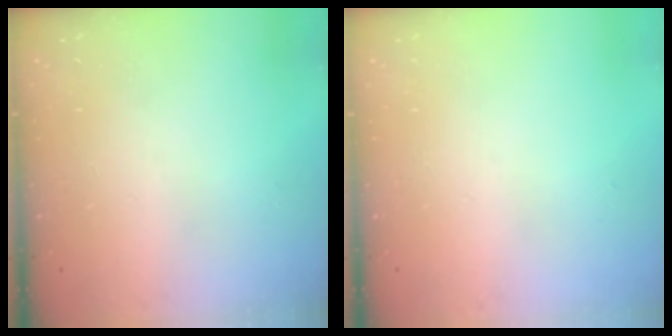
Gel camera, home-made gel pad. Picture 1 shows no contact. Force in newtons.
{"total": 0.0}